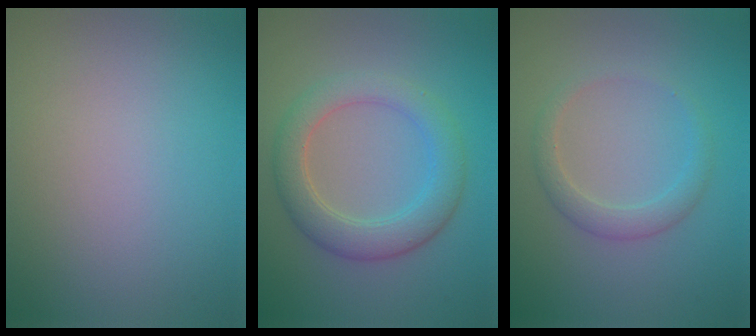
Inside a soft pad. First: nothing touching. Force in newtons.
{"total": 4.5, "press": 4.5, "slide": 0.4}
{"total": 2.1, "press": 2.1, "slide": 0.2}